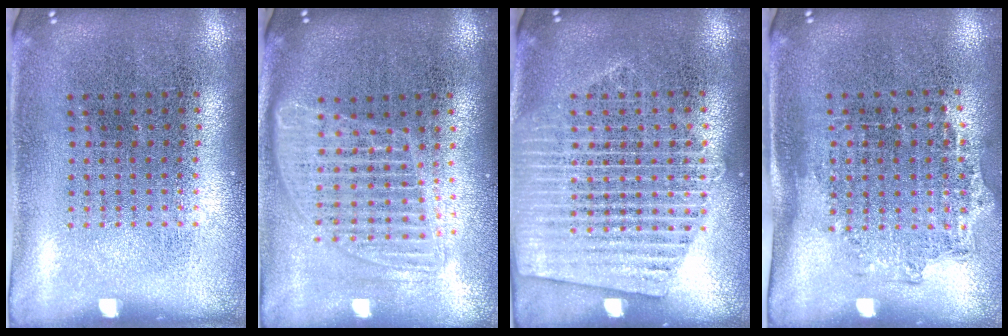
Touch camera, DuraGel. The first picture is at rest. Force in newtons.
{"total": 1.7, "press": 1.5, "slide": 0.8}
{"total": 1.6, "press": 1.6, "slide": 0.2}
{"total": 1.2, "press": 0.9, "slide": 0.8}